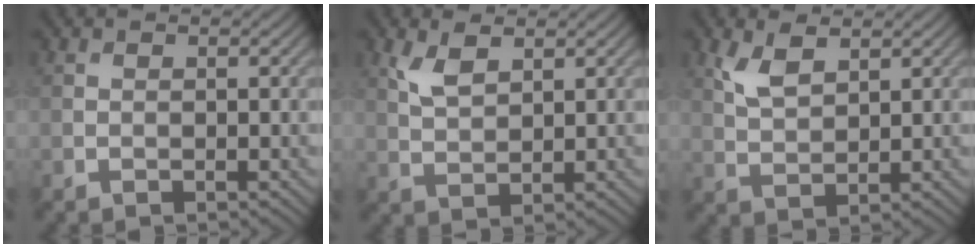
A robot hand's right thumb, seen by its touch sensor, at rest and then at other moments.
{"total": 3.5, "force": [2.0, 1.5, 2.5], "torque": [-0.062, -0.002, 0.044]}
{"total": 4.1, "force": [2.3, 1.8, 2.8], "torque": [-0.071, -0.001, 0.050]}